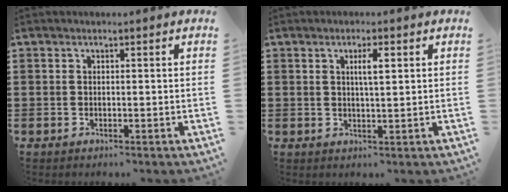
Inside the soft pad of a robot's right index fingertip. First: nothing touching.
{"total": 2.8, "force": [0.8, 0.5, 2.6], "torque": [-0.043, 0.001, 0.009]}